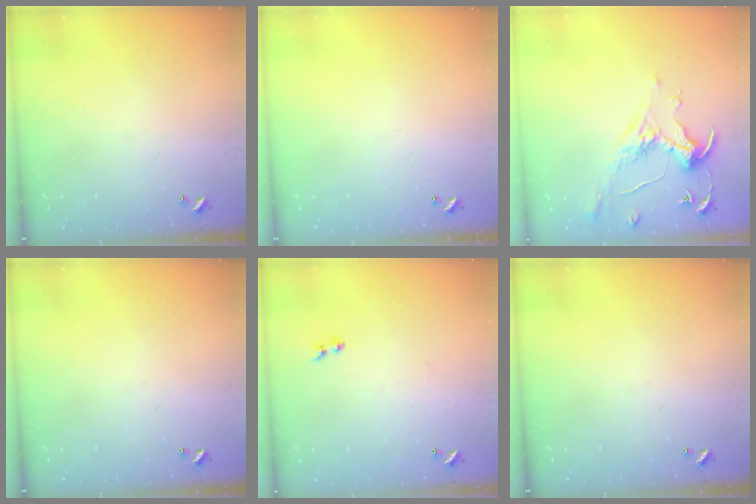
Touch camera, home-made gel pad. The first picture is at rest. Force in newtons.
{"total": 0.0}
{"total": 0.8, "press": 0.7, "slide": 0.5}
{"total": 0.0}
{"total": 1.3, "press": 1.1, "slide": 0.7}
{"total": 0.0}